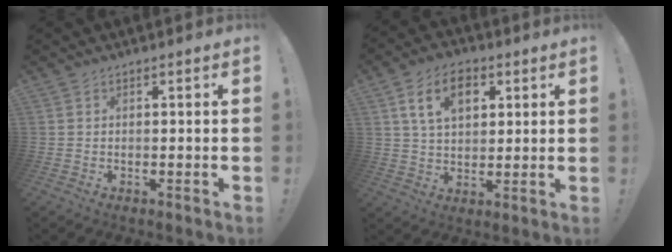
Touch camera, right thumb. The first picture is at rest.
{"total": 12.0, "force": [4.7, 7.5, 8.0], "torque": [-0.132, 0.010, 0.088]}